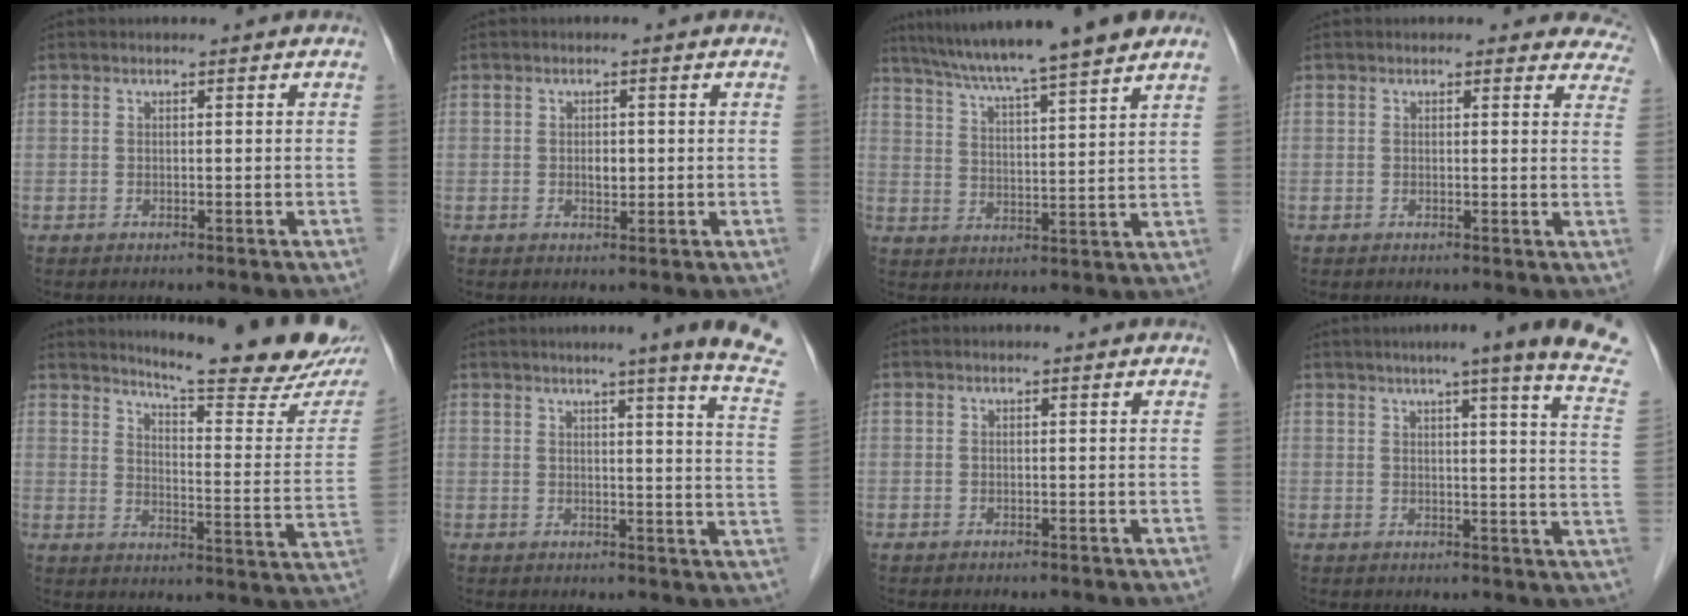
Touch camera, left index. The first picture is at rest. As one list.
[{"total": 1.7, "force": [-0.1, 1.0, 1.3], "torque": [-0.022, 0.000, 0.001]}, {"total": 15.5, "force": [12.8, -0.3, 8.7], "torque": [-0.144, 0.021, 0.192]}, {"total": 6.8, "force": [6.2, 2.7, 0.7], "torque": [0.038, -0.013, 0.029]}, {"total": 20.8, "force": [18.5, 1.3, 9.4], "torque": [-0.129, -0.081, 0.227]}, {"total": 13.9, "force": [11.2, -1.7, 8.1], "torque": [-0.102, -0.052, 0.109]}, {"total": 0.0}, {"total": 18.3, "force": [14.6, -0.6, 11.1], "torque": [-0.146, -0.031, 0.155]}]